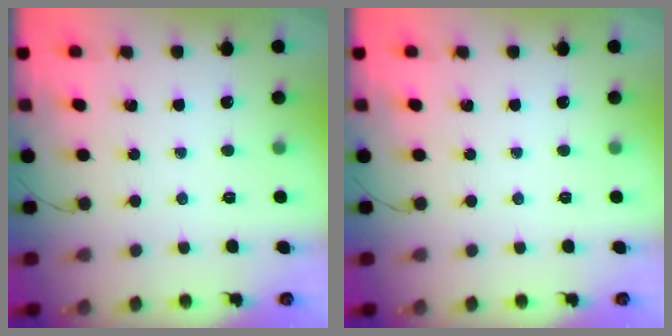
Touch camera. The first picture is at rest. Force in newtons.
{"total": 0.0}